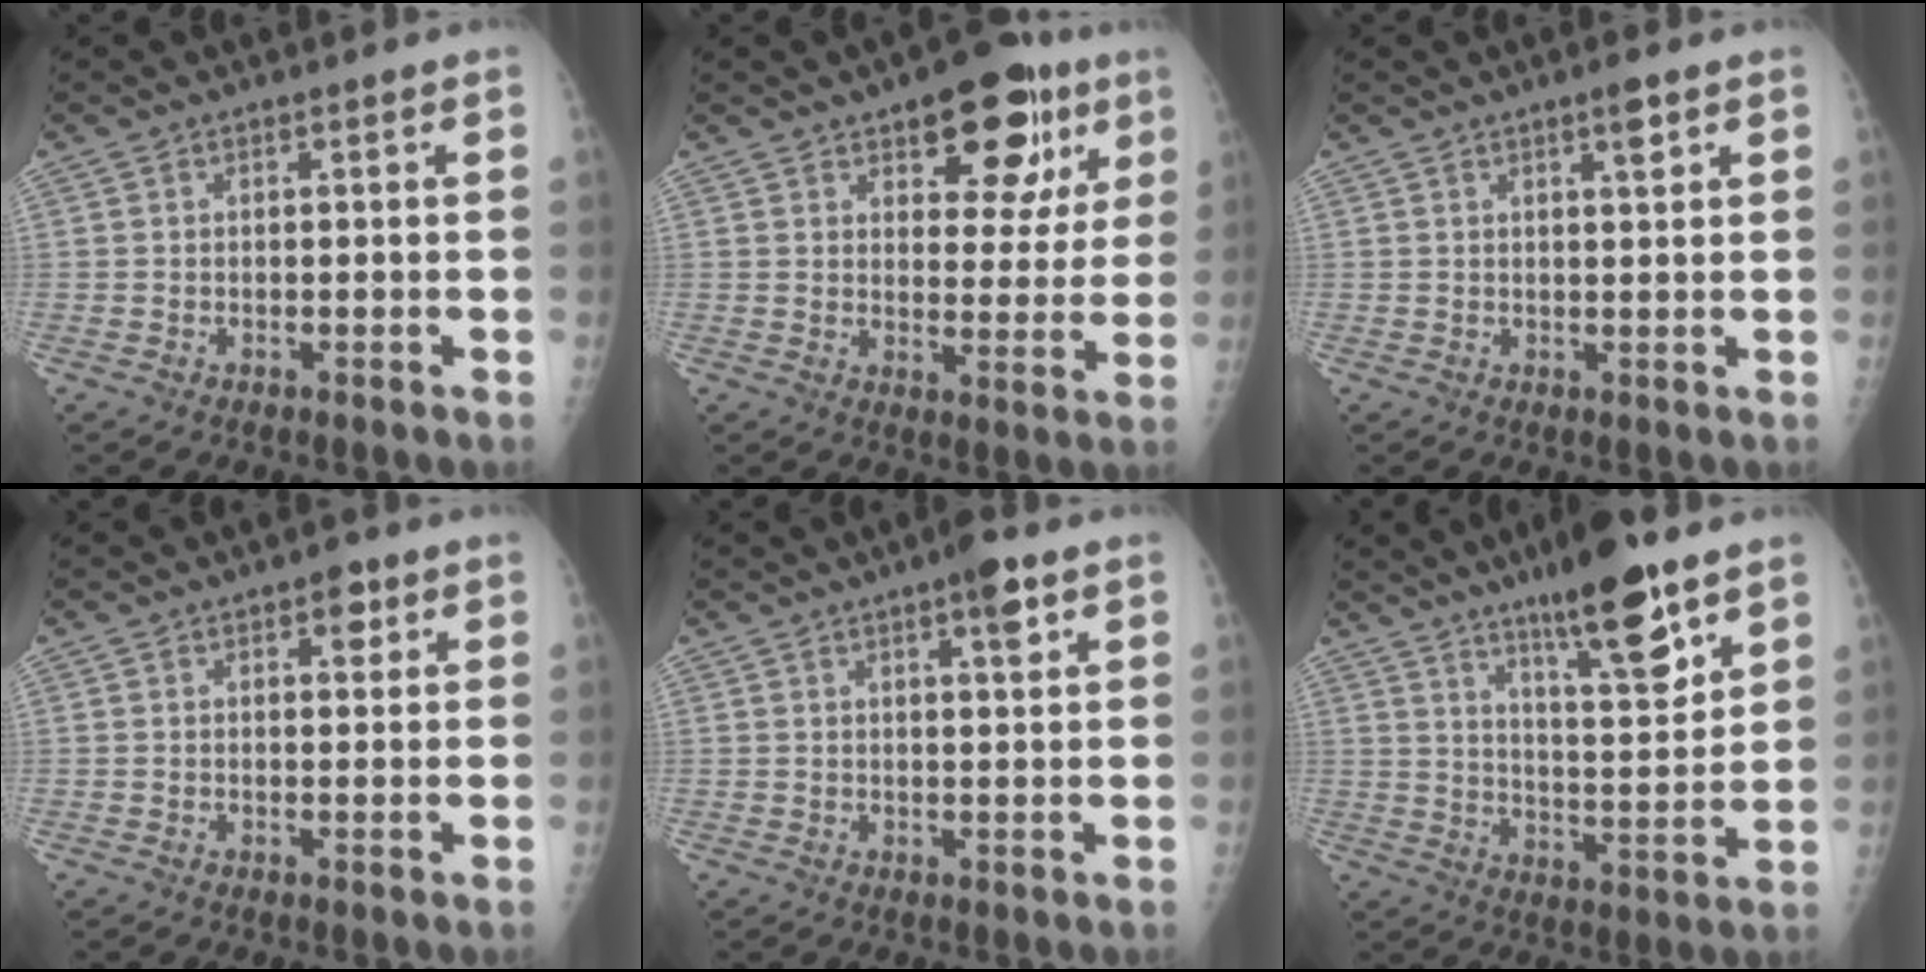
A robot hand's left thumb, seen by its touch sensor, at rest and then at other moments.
{"total": 14.5, "force": [7.8, 7.2, 9.9], "torque": [-0.077, -0.024, 0.104]}
{"total": 2.6, "force": [1.5, 0.5, 2.1], "torque": [-0.029, -0.008, 0.023]}
{"total": 2.8, "force": [1.4, 1.5, 1.9], "torque": [-0.011, -0.003, 0.016]}
{"total": 4.6, "force": [2.5, 1.0, 3.7], "torque": [-0.049, -0.009, 0.032]}
{"total": 14.1, "force": [9.1, 2.8, 10.4], "torque": [-0.148, -0.057, 0.150]}